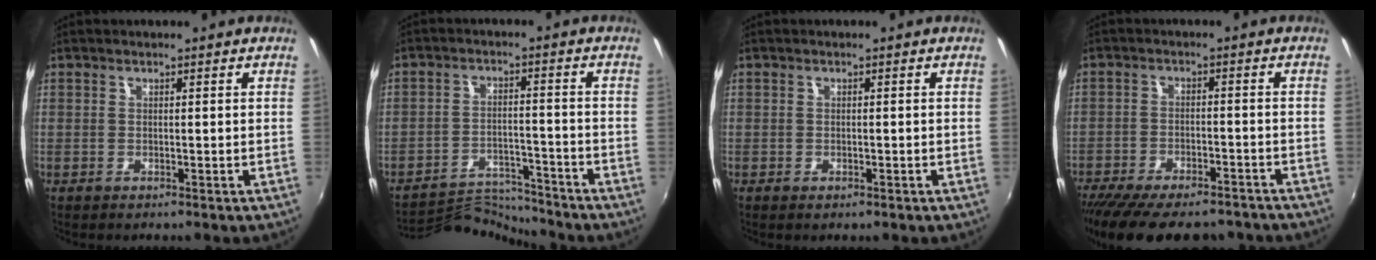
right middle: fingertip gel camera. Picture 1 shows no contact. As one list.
[{"total": 9.4, "force": [-9.4, 0.1, 0.4], "torque": [-0.033, 0.006, -0.161]}, {"total": 0.9, "force": [-0.5, 0.5, 0.5], "torque": [-0.008, -0.004, -0.011]}, {"total": 19.3, "force": [-15.8, 6.1, 9.3], "torque": [-0.191, -0.036, -0.227]}]